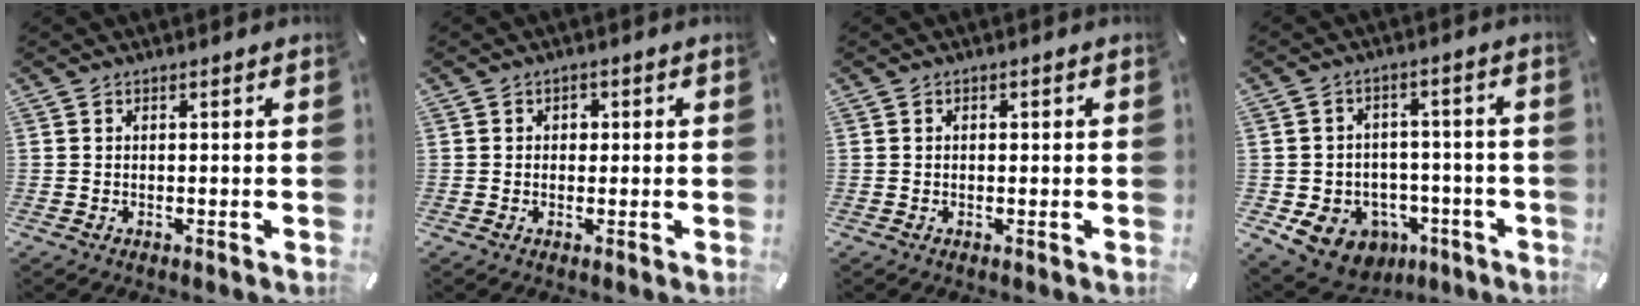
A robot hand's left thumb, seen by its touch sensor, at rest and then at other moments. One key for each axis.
{"total": 1.9, "fx": 0.0, "fy": 1.7, "fz": 0.8, "tx": -0.002, "ty": 0.001, "tz": -0.007}
{"total": 0.8, "fx": -0.1, "fy": 0.6, "fz": 0.5, "tx": -0.010, "ty": 0.003, "tz": -0.003}
{"total": 9.7, "fx": -4.4, "fy": 8.1, "fz": 2.9, "tx": -0.049, "ty": 0.030, "tz": -0.070}